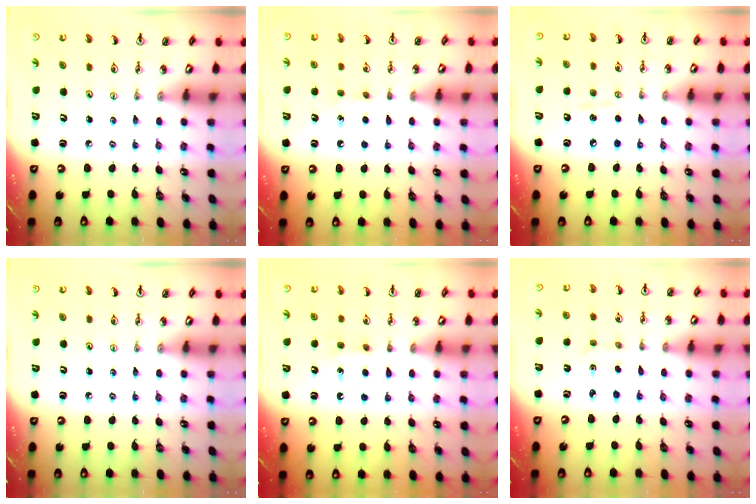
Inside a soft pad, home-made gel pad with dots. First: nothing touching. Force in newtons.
{"total": 4.8, "press": 4.8, "slide": 0.7}
{"total": 5.6, "press": 5.5, "slide": 0.8}
{"total": 0.0}
{"total": 5.1, "press": 5.1, "slide": 0.7}
{"total": 2.4, "press": 2.3, "slide": 0.4}